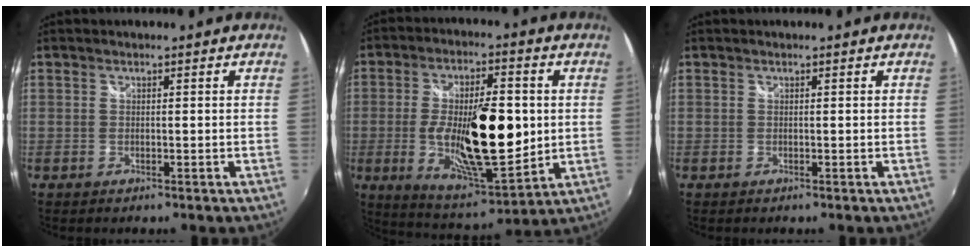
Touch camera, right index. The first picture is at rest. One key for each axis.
{"total": 20.5, "fx": -1.0, "fy": 7.7, "fz": 19.0, "tx": -0.323, "ty": -0.017, "tz": -0.005}
{"total": 0.0}